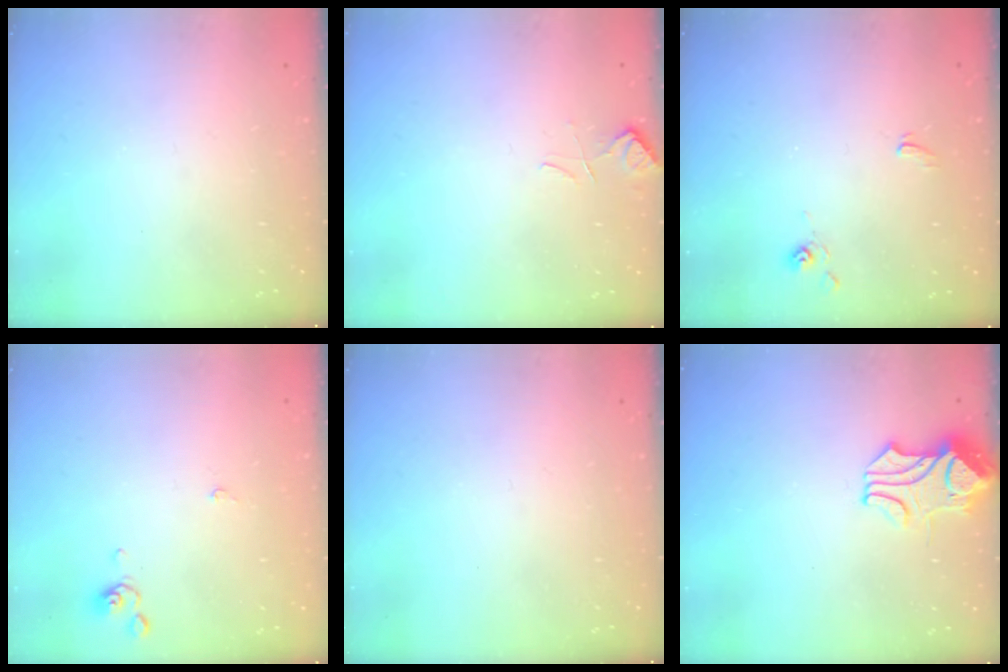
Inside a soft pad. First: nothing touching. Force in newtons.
{"total": 2.5, "press": 2.5, "slide": 0.5}
{"total": 3.8, "press": 3.8, "slide": 0.1}
{"total": 0.0}
{"total": 0.0}
{"total": 1.1, "press": 0.5, "slide": 0.9}